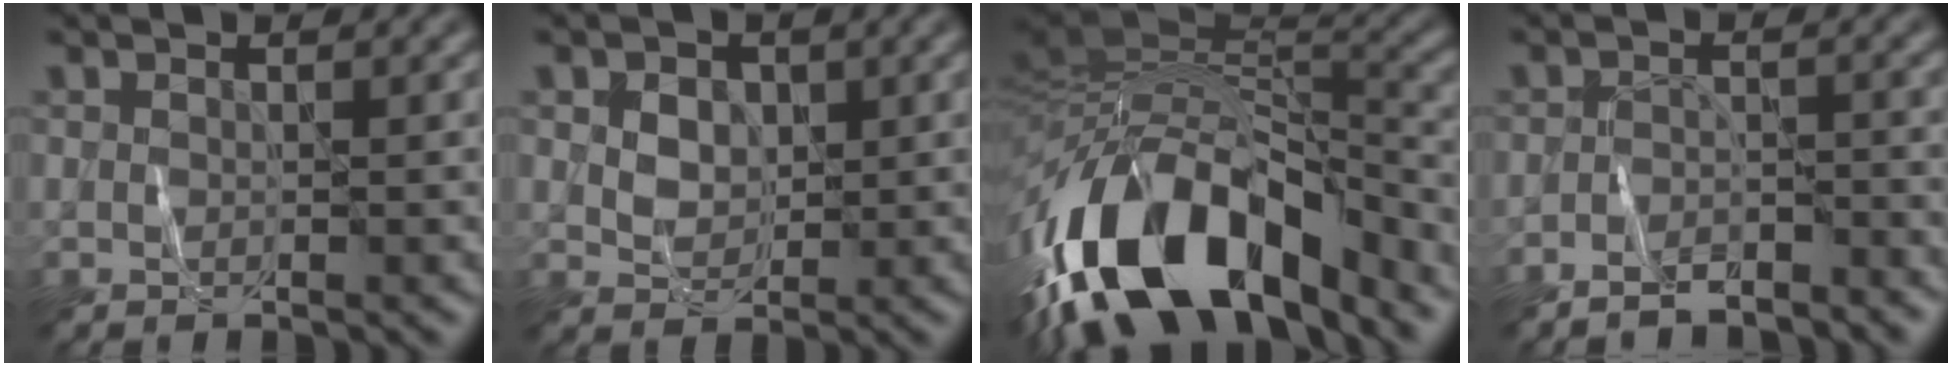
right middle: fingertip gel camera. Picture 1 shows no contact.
{"total": 3.0, "force": [0.9, 2.2, 1.8], "torque": [-0.039, 0.006, 0.015]}
{"total": 15.7, "force": [-8.0, 7.1, 11.5], "torque": [-0.206, 0.016, -0.137]}
{"total": 3.1, "force": [-2.9, 0.5, 0.9], "torque": [-0.015, 0.005, -0.050]}